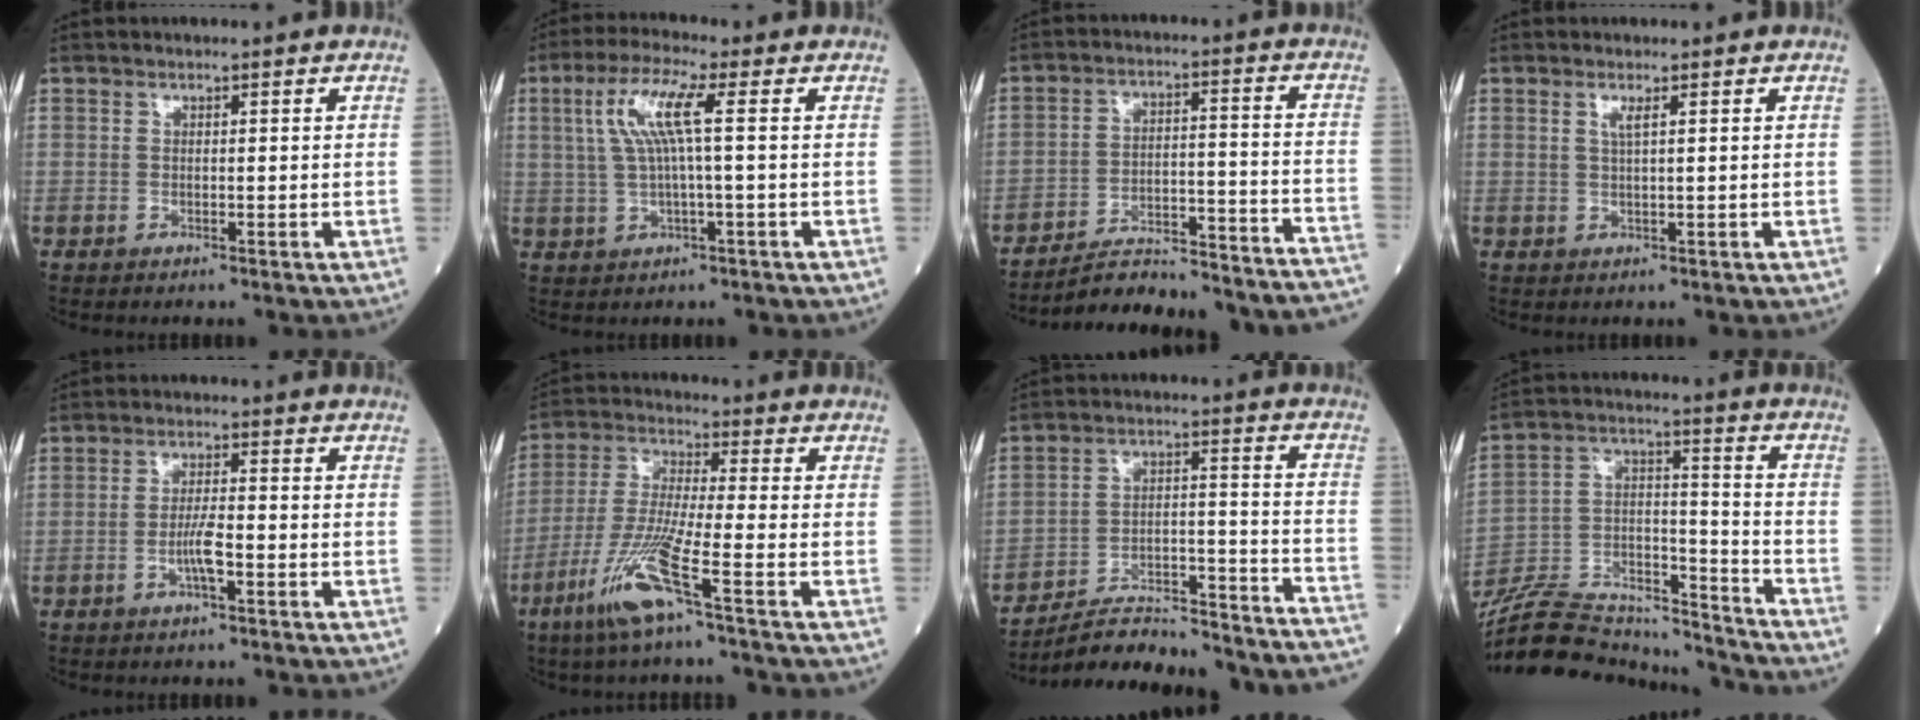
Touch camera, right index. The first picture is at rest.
{"total": 7.2, "force": [1.5, 0.0, 7.0], "torque": [-0.150, 0.018, 0.032]}
{"total": 22.6, "force": [-21.5, 1.9, 6.7], "torque": [-0.055, 0.002, -0.293]}
{"total": 1.3, "force": [0.6, -0.2, 1.1], "torque": [-0.028, -0.002, 0.011]}
{"total": 3.7, "force": [-1.4, 0.1, 3.5], "torque": [-0.068, -0.001, -0.027]}
{"total": 10.5, "force": [-5.6, -1.0, 8.8], "torque": [-0.187, -0.021, -0.118]}
{"total": 26.0, "force": [-24.5, 2.5, 8.4], "torque": [-0.075, 0.006, -0.342]}
{"total": 21.7, "force": [-20.4, 3.8, 6.1], "torque": [-0.150, 0.016, -0.338]}